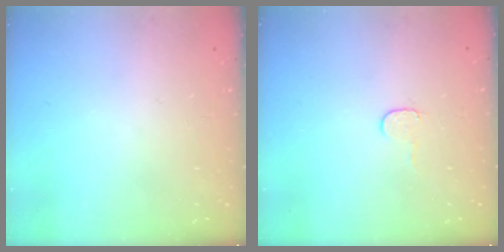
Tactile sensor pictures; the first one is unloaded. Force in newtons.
{"total": 4.0, "press": 4.0, "slide": 0.4}